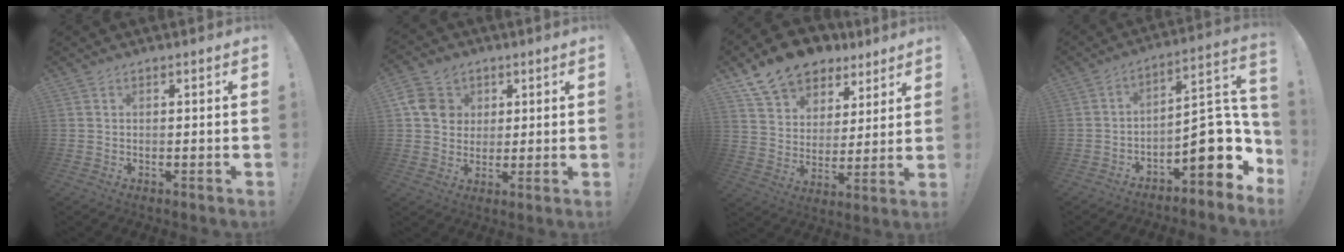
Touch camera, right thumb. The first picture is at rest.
{"total": 9.9, "force": [3.4, 8.6, 3.4], "torque": [-0.040, -0.010, 0.071]}
{"total": 14.1, "force": [11.1, 7.8, 4.1], "torque": [-0.067, -0.083, 0.205]}
{"total": 15.9, "force": [-3.3, 7.4, 13.6], "torque": [-0.160, 0.008, -0.042]}